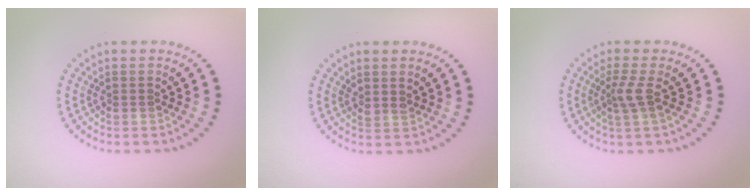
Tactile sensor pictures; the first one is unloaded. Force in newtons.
{"total": 0.8, "press": 0.6, "slide": 0.5}
{"total": 2.0, "press": 1.3, "slide": 1.5}